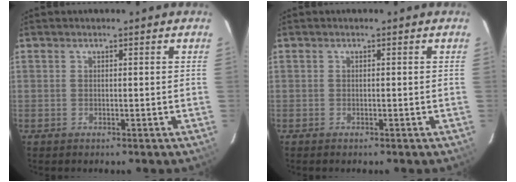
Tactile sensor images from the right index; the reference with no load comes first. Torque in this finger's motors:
{"motor_torque": [-0.09, -0.12, 0.08, 0.00]}